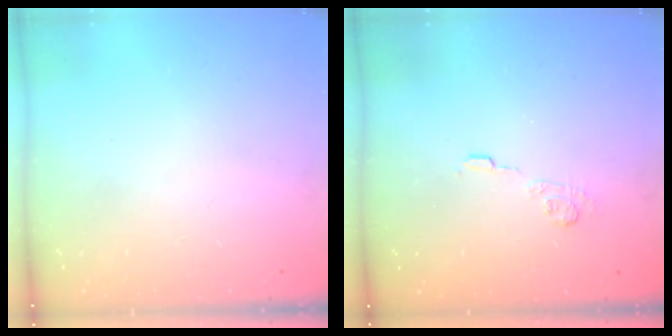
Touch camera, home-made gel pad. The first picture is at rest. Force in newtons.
{"total": 5.2, "press": 5.1, "slide": 0.9}